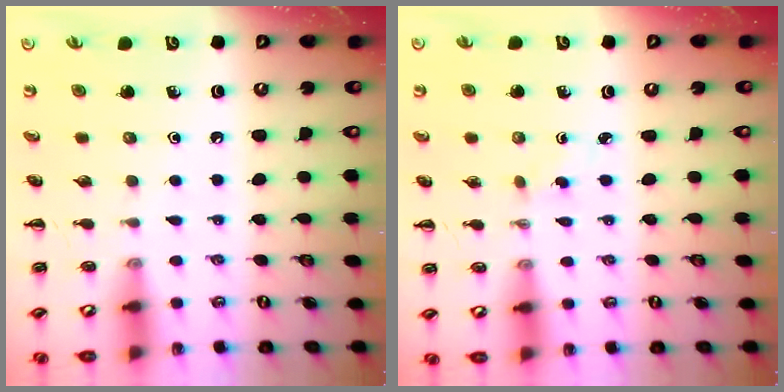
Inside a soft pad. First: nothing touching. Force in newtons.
{"total": 1.3, "press": 1.1, "slide": 0.7}